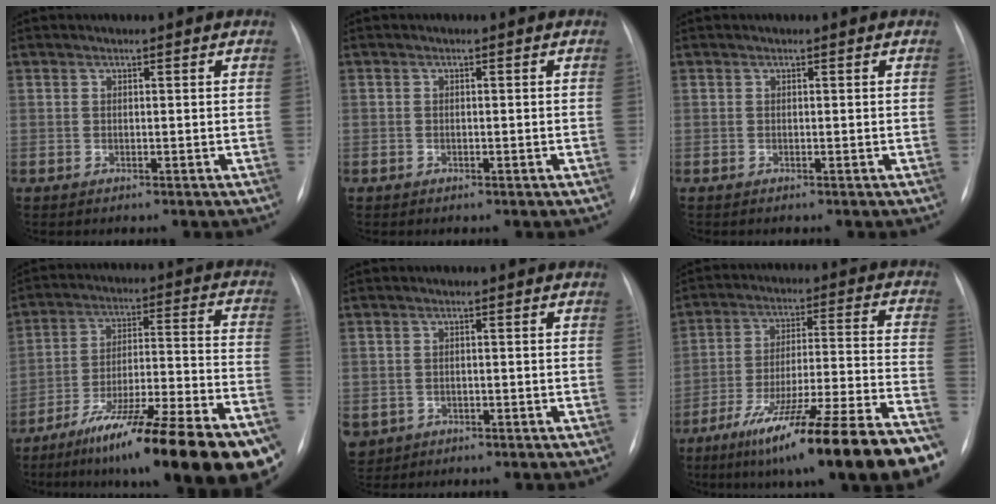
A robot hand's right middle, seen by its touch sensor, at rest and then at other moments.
{"total": 0.5, "force": [-0.3, 0.4, 0.1], "torque": [-0.006, 0.001, -0.005]}
{"total": 0.0}
{"total": 25.3, "force": [-17.2, 2.3, 18.5], "torque": [-0.203, -0.005, -0.278]}
{"total": 5.1, "force": [-2.1, 4.4, 1.4], "torque": [-0.040, 0.002, -0.024]}
{"total": 24.0, "force": [-16.5, 0.8, 17.5], "torque": [-0.206, -0.017, -0.266]}